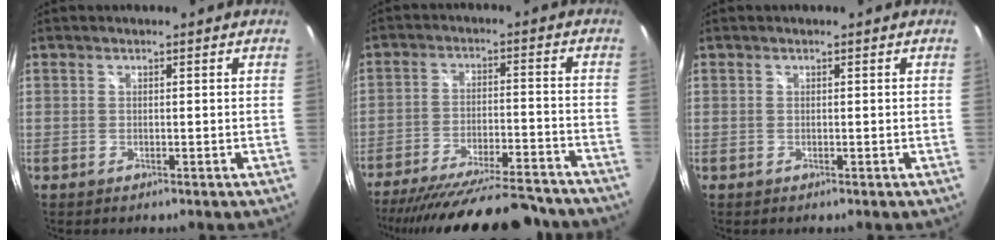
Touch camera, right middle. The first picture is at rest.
{"total": 25.9, "force": [-23.0, 4.5, 11.0], "torque": [-0.203, -0.037, -0.323]}
{"total": 0.0}